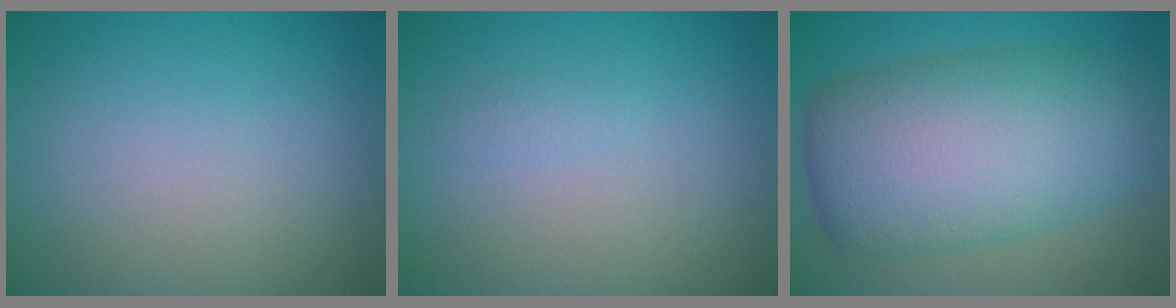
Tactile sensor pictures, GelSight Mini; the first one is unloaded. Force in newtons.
{"total": 0.6, "press": 0.6, "slide": 0.0}
{"total": 11.4, "press": 11.4, "slide": 0.2}